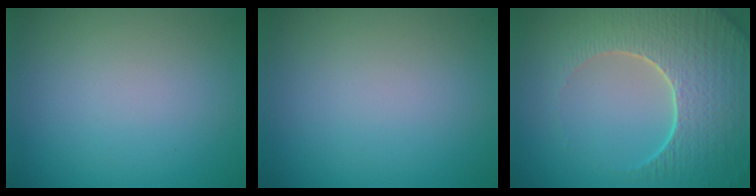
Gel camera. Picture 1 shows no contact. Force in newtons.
{"total": 0.0}
{"total": 7.3, "press": 5.8, "slide": 4.5}